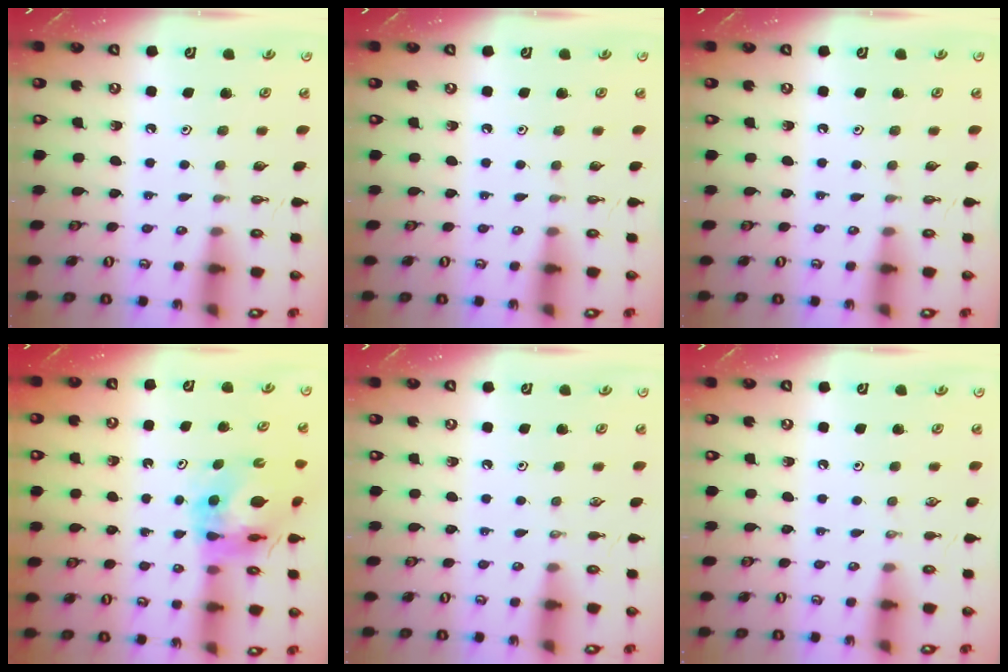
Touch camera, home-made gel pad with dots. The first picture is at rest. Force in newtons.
{"total": 0.0}
{"total": 0.0}
{"total": 11.5, "press": 11.4, "slide": 1.3}
{"total": 0.0}
{"total": 0.0}